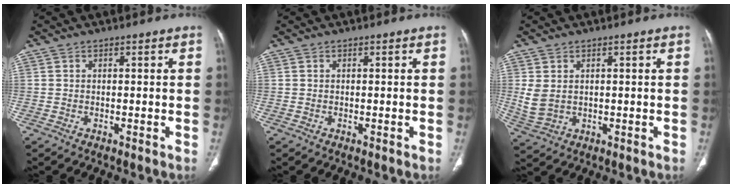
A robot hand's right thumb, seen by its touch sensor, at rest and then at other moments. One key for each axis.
{"total": 0.0}
{"total": 4.5, "fx": 0.9, "fy": 3.2, "fz": 3.1, "tx": -0.071, "ty": -0.002, "tz": 0.030}